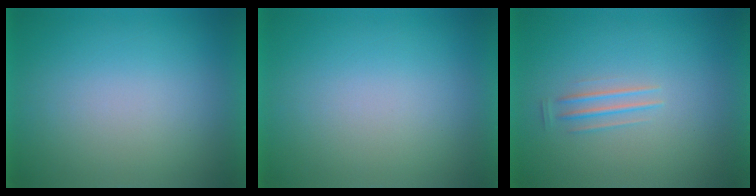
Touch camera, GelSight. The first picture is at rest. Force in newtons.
{"total": 1.2}
{"total": 1.4}